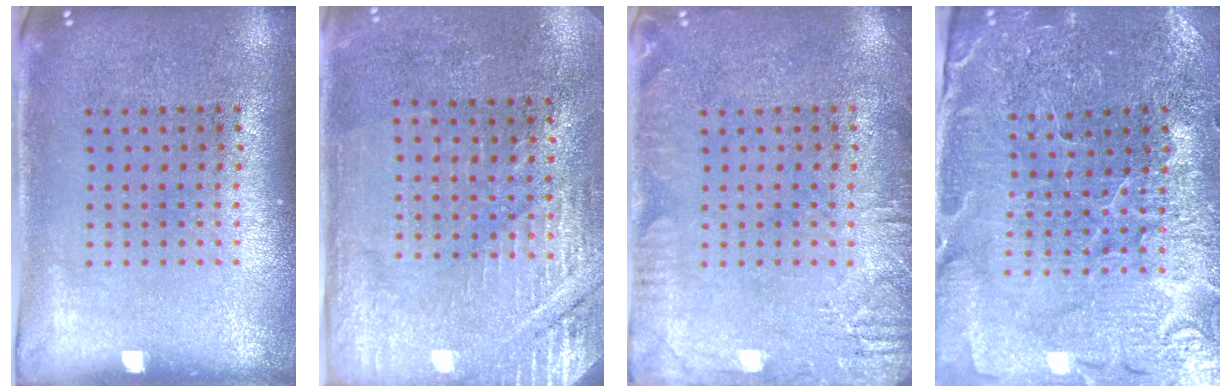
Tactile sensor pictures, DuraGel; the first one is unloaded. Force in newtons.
{"total": 2.8, "press": 2.8, "slide": 0.5}
{"total": 2.6, "press": 2.5, "slide": 0.4}
{"total": 3.4, "press": 3.4, "slide": 0.3}